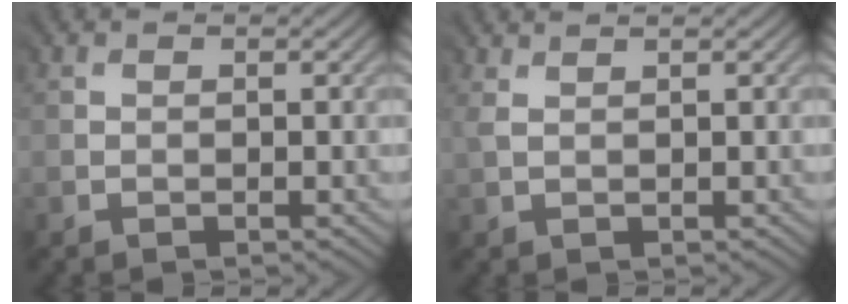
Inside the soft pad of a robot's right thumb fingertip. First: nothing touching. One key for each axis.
{"total": 0.8, "fx": 0.7, "fy": -0.4, "fz": 0.0, "tx": -0.007, "ty": 0.001, "tz": 0.017}